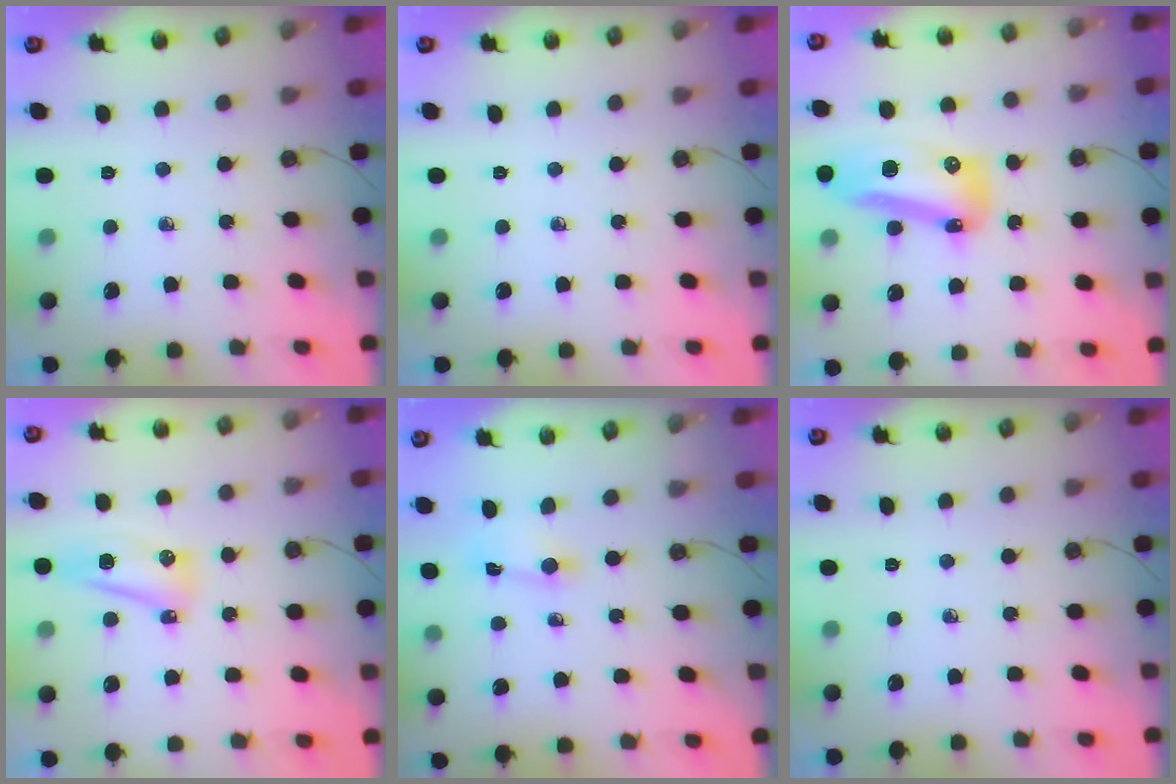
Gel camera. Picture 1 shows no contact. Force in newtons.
{"total": 0.0}
{"total": 15.4, "press": 15.2, "slide": 2.1}
{"total": 8.4, "press": 5.3, "slide": 6.5}
{"total": 2.0, "press": 2.0, "slide": 0.2}
{"total": 0.0}